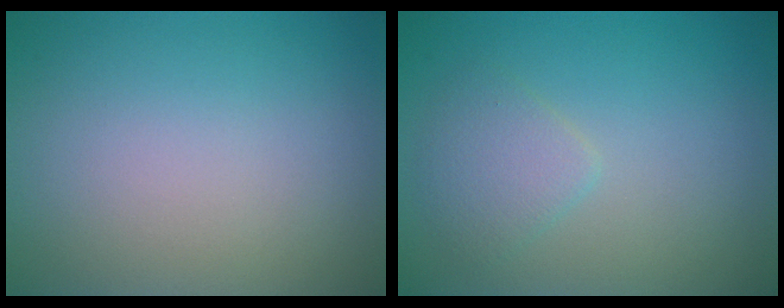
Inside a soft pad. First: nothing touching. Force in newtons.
{"total": 2.0, "press": 2.0, "slide": 0.1}